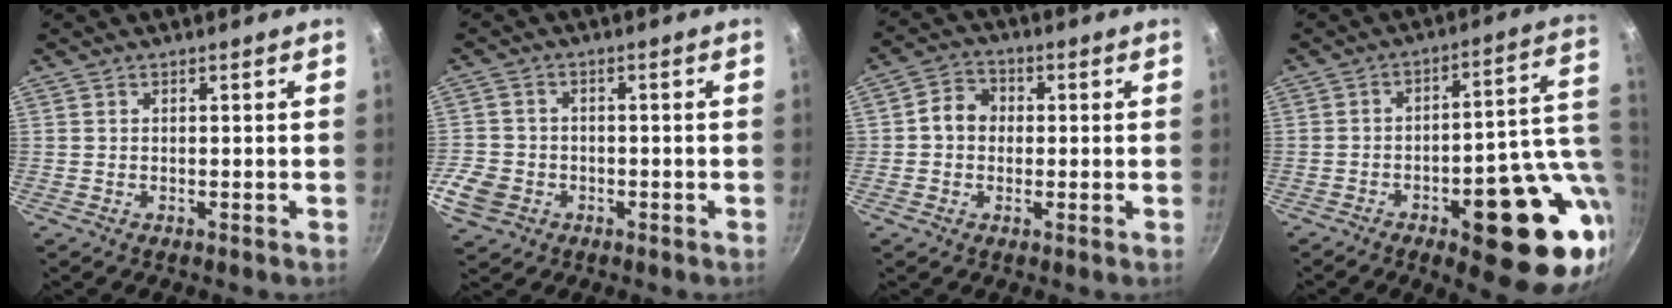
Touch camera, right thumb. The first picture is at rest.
{"total": 7.9, "force": [-2.8, 6.6, 3.5], "torque": [-0.076, 0.020, -0.052]}
{"total": 5.6, "force": [0.2, 4.9, 2.8], "torque": [-0.021, 0.013, -0.009]}
{"total": 23.0, "force": [-5.4, 9.0, 20.4], "torque": [-0.214, 0.013, -0.064]}